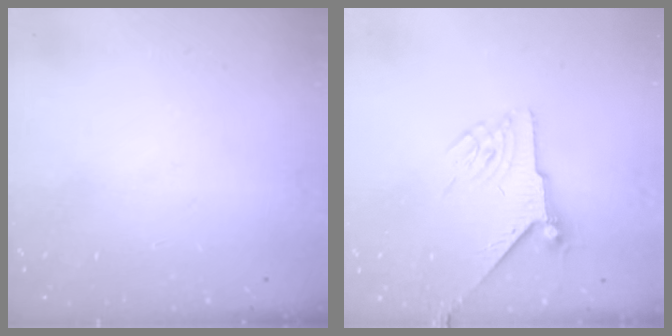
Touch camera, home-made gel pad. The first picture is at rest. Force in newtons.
{"total": 6.0, "press": 6.0, "slide": 0.4}